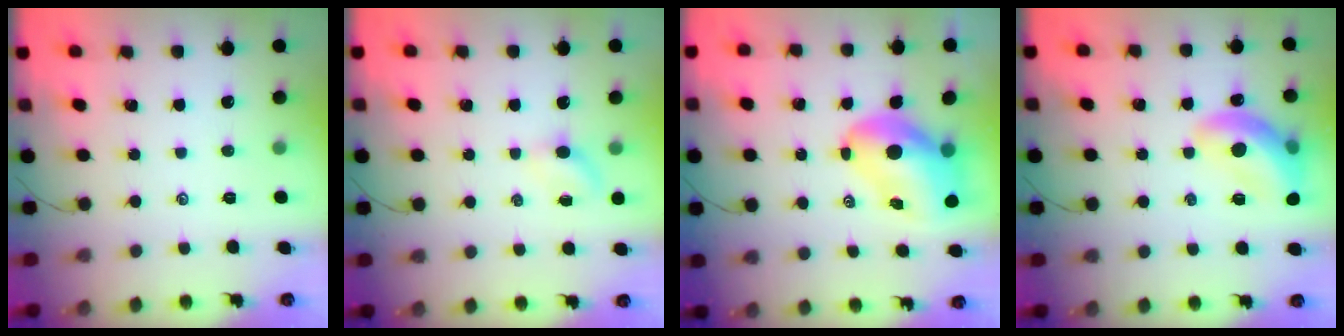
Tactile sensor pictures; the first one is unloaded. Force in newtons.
{"total": 2.8, "press": 2.7, "slide": 0.9}
{"total": 10.6, "press": 10.2, "slide": 3.0}
{"total": 14.6, "press": 14.4, "slide": 2.1}